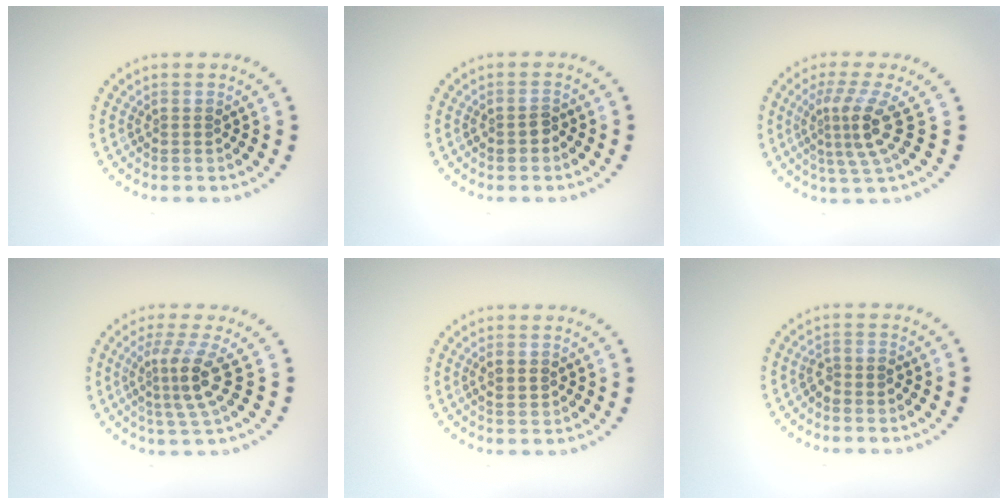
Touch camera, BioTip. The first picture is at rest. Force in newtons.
{"total": 1.2, "press": 1.1, "slide": 0.4}
{"total": 3.8, "press": 2.6, "slide": 2.8}
{"total": 3.6, "press": 2.7, "slide": 2.4}
{"total": 1.1, "press": 1.1, "slide": 0.1}
{"total": 1.3, "press": 1.1, "slide": 0.7}